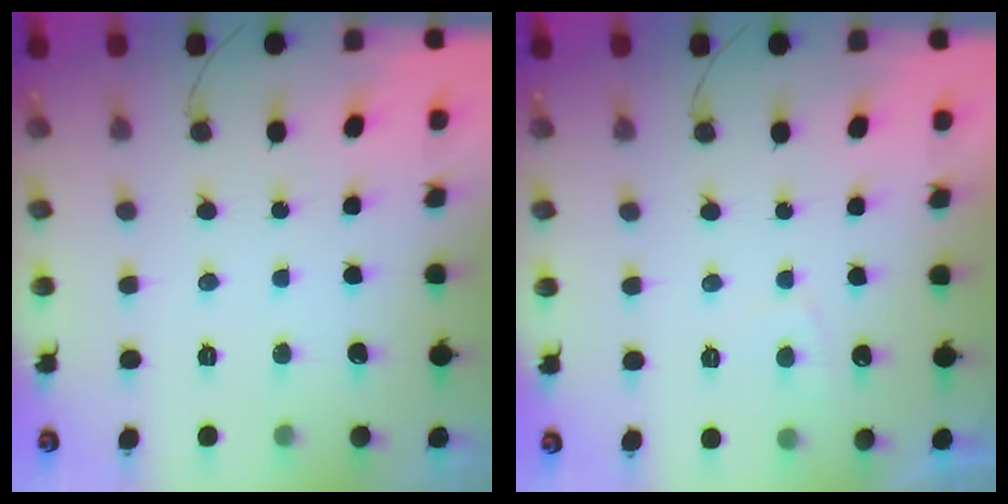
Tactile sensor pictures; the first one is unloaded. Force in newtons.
{"total": 1.0, "press": 0.8, "slide": 0.6}